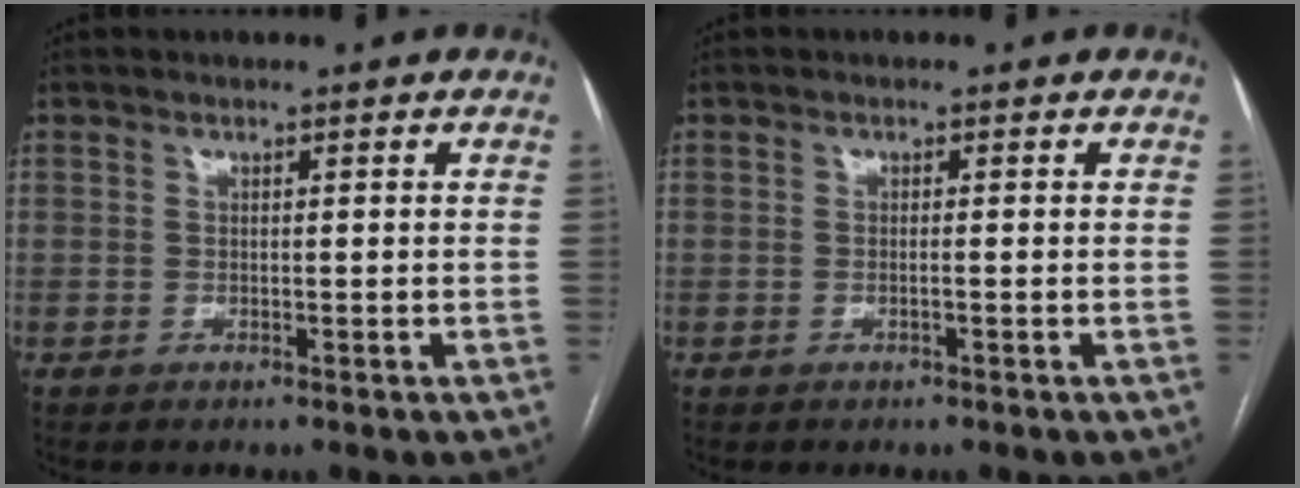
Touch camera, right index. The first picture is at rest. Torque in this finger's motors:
{"motor_torque": [-0.22, 0.02, -0.04, 0.00]}